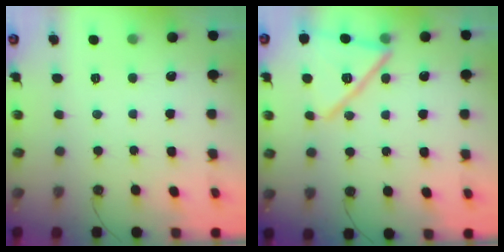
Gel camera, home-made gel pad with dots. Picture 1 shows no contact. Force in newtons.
{"total": 17.0, "press": 16.9, "slide": 1.2}